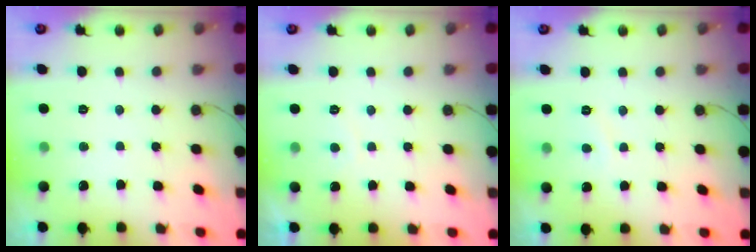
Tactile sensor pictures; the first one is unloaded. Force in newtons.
{"total": 1.6, "press": 1.6, "slide": 0.5}
{"total": 3.7, "press": 3.7, "slide": 0.4}